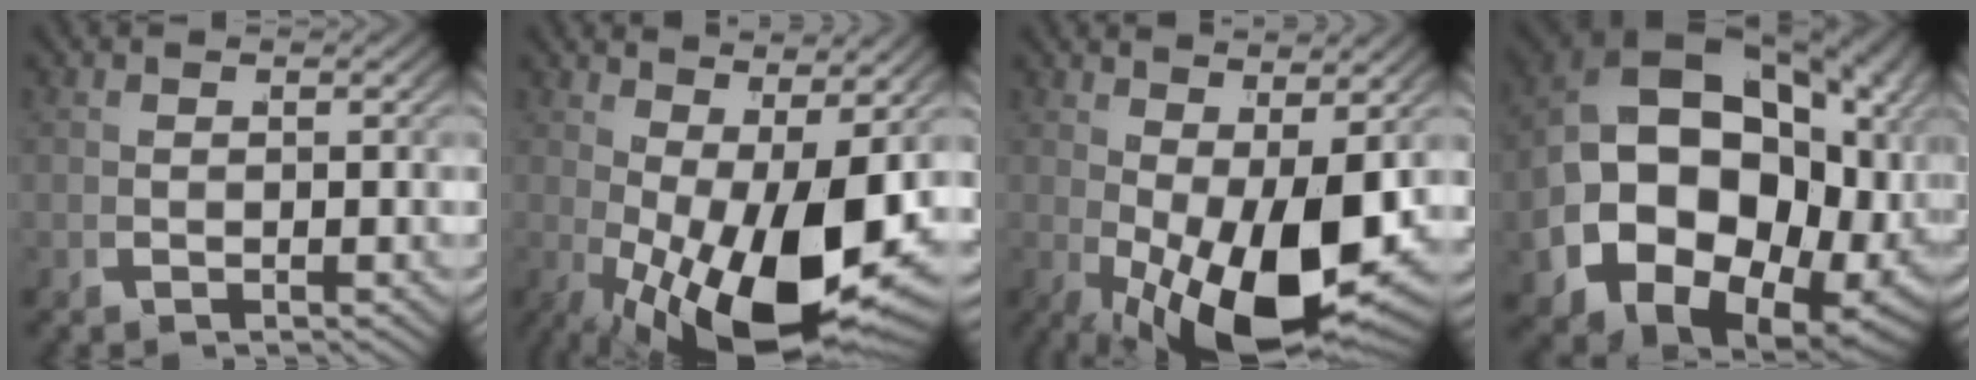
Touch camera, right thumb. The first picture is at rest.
{"total": 14.6, "force": [-1.7, 7.3, 12.5], "torque": [-0.227, -0.058, 0.014]}
{"total": 11.8, "force": [-1.2, 5.6, 10.3], "torque": [-0.190, -0.050, 0.015]}
{"total": 23.1, "force": [-2.1, 16.1, 16.4], "torque": [-0.328, -0.077, -0.001]}